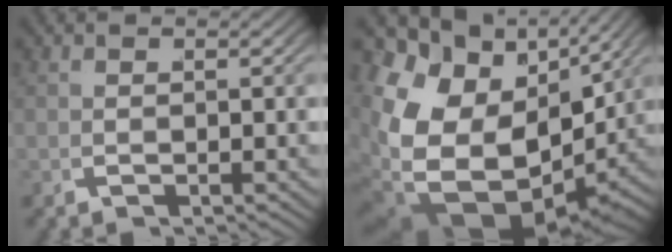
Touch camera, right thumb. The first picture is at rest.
{"total": 18.2, "force": [-1.0, 12.2, 13.5], "torque": [-0.298, -0.068, 0.027]}